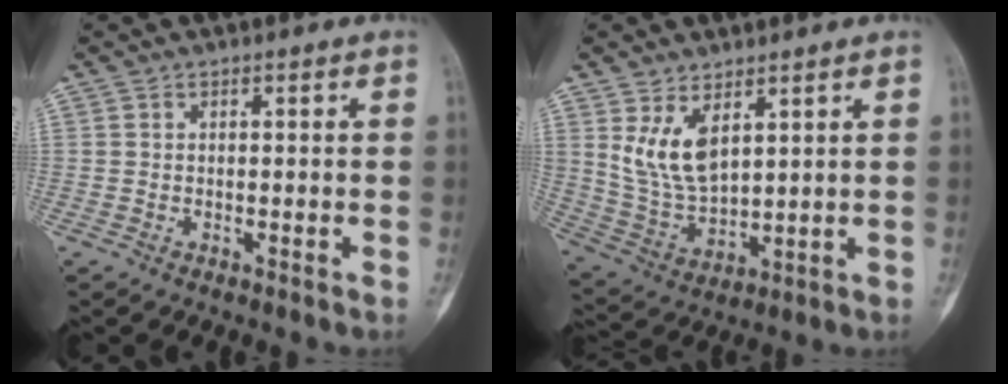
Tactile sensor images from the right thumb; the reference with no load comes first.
{"total": 9.8, "force": [4.3, 5.2, 7.1], "torque": [-0.126, -0.026, 0.104]}